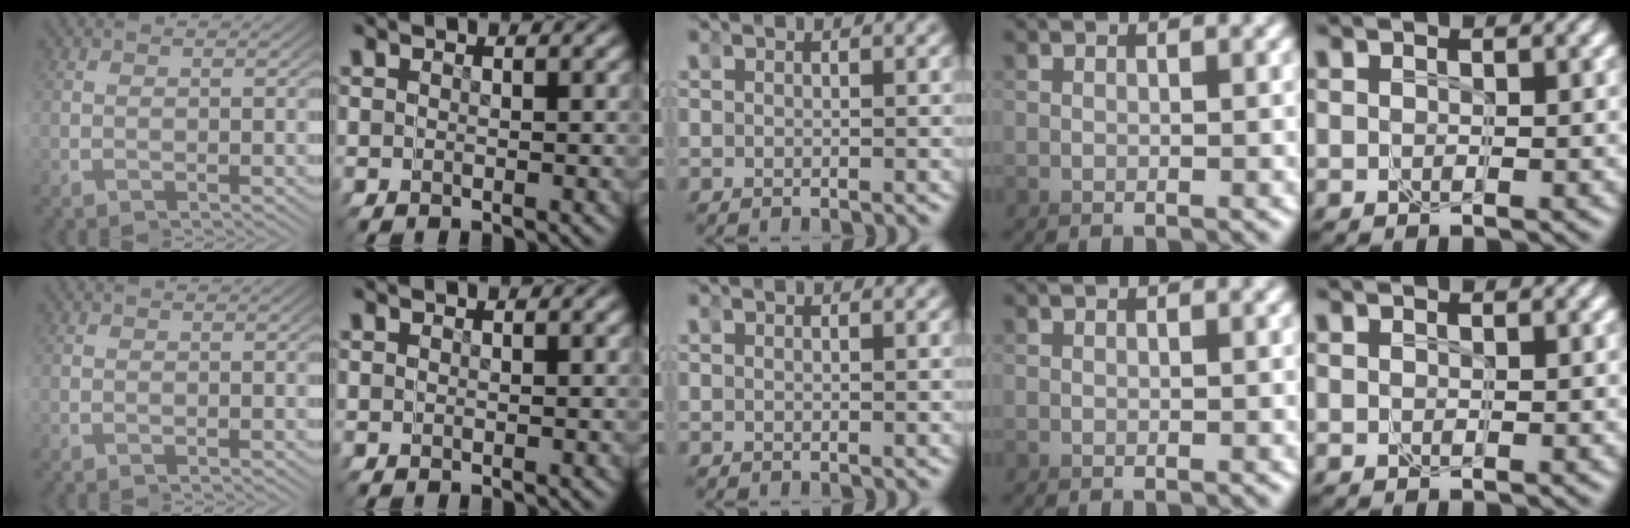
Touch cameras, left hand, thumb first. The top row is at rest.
{}